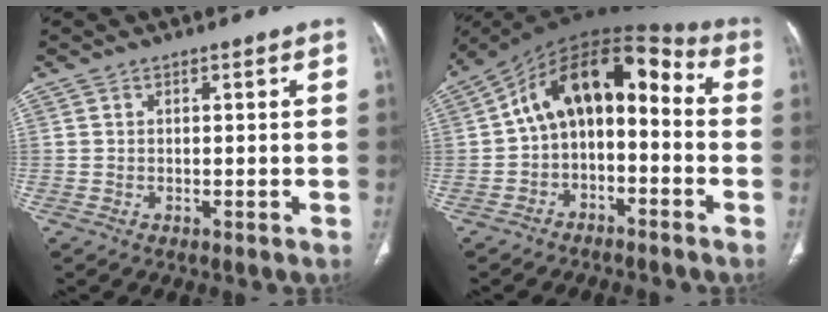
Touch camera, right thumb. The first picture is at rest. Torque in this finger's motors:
{"motor_torque": [2.51, 2.50, 0.88, -0.66, 0.36]}